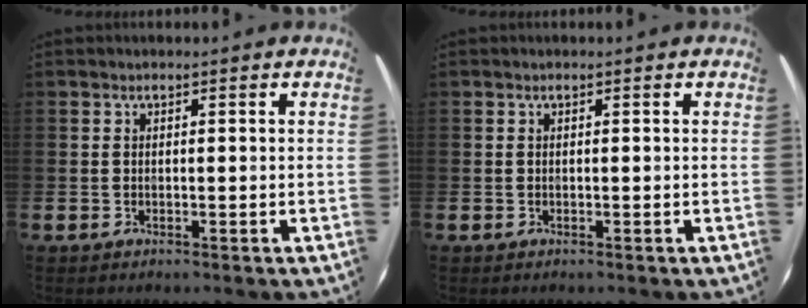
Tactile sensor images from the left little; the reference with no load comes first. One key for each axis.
{"total": 0.0}